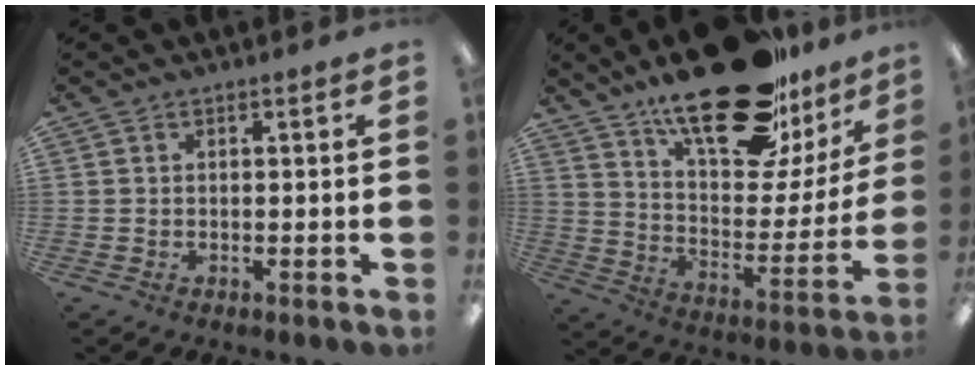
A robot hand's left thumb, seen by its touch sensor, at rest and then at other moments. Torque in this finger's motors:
{"motor_torque": [2.20, 1.37, 1.63, -1.14, 0.40]}